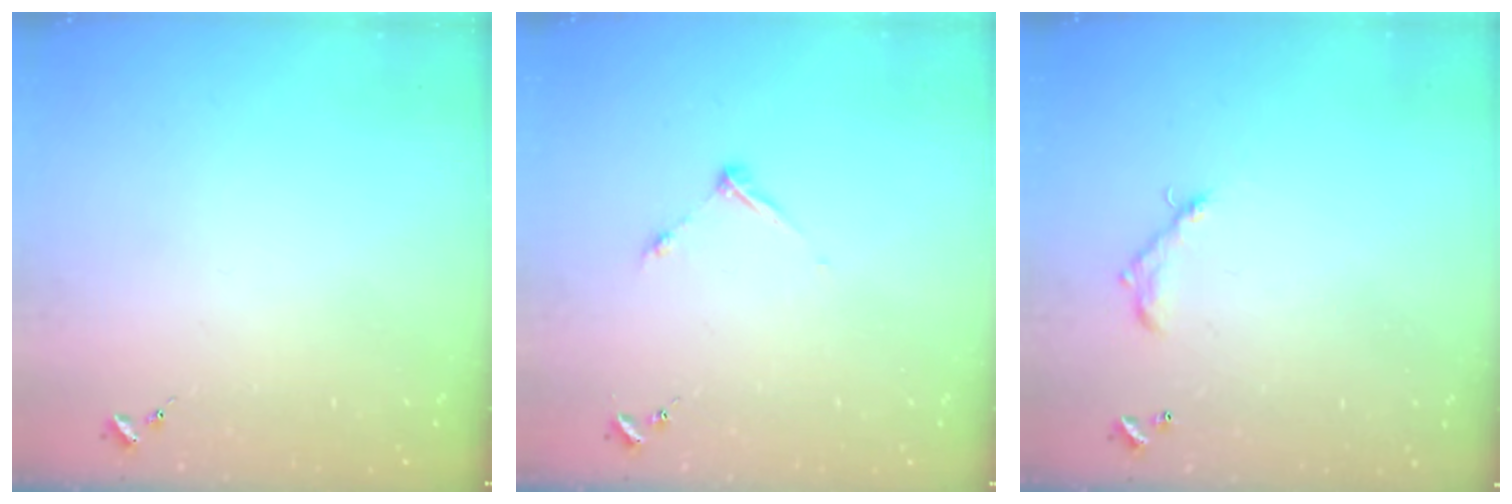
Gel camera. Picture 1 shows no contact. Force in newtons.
{"total": 5.6, "press": 5.6, "slide": 0.6}
{"total": 5.8, "press": 5.8, "slide": 0.3}